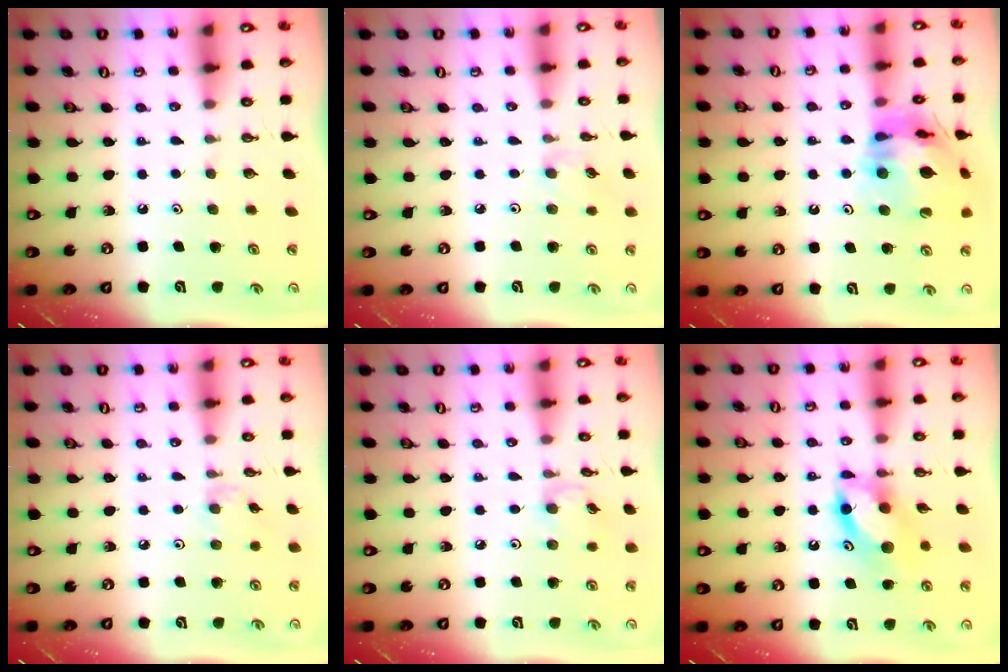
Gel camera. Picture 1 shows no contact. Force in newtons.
{"total": 3.4, "press": 3.4, "slide": 0.5}
{"total": 17.6, "press": 17.4, "slide": 2.5}
{"total": 2.2, "press": 2.2, "slide": 0.4}
{"total": 3.1, "press": 3.1, "slide": 0.1}
{"total": 11.7, "press": 11.6, "slide": 1.3}